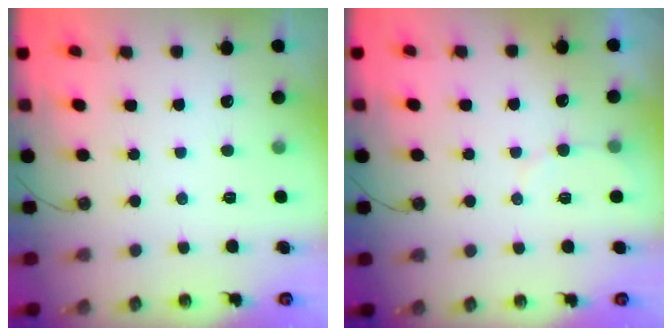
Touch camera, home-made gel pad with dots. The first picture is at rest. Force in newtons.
{"total": 3.2, "press": 3.2, "slide": 0.3}